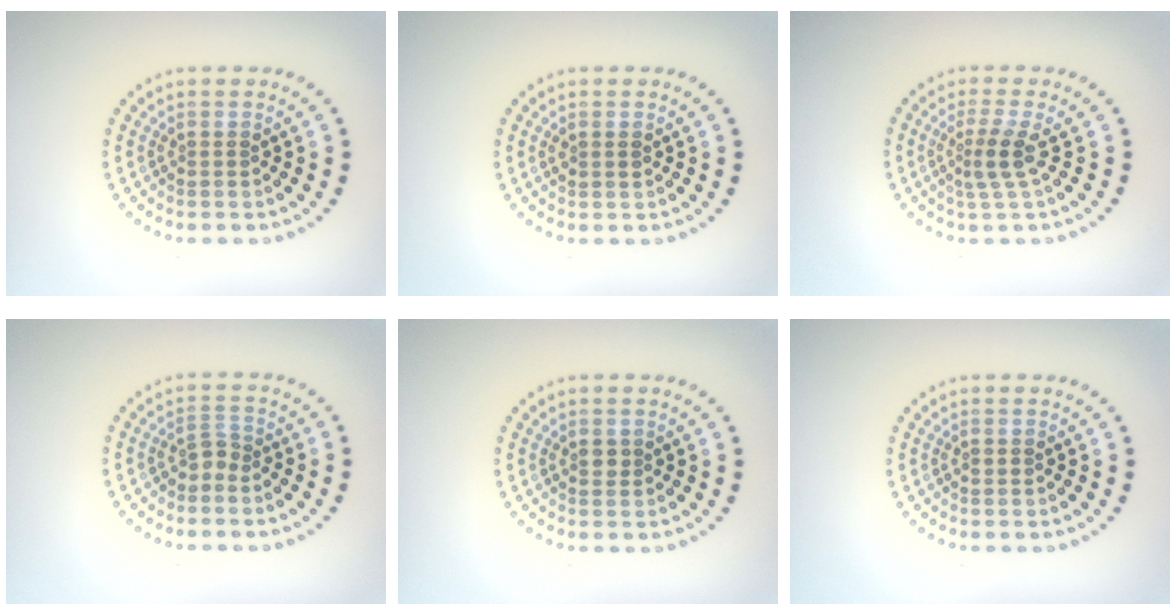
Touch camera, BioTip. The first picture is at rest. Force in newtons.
{"total": 0.9, "press": 0.8, "slide": 0.2}
{"total": 2.5, "press": 1.7, "slide": 1.8}
{"total": 1.4, "press": 1.1, "slide": 0.9}
{"total": 1.1, "press": 1.0, "slide": 0.4}
{"total": 0.8, "press": 0.8, "slide": 0.2}